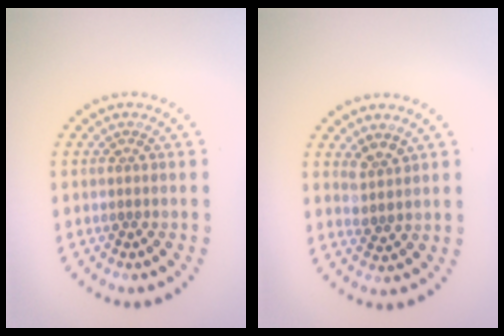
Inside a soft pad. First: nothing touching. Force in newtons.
{"total": 1.5, "press": 1.3, "slide": 0.9}